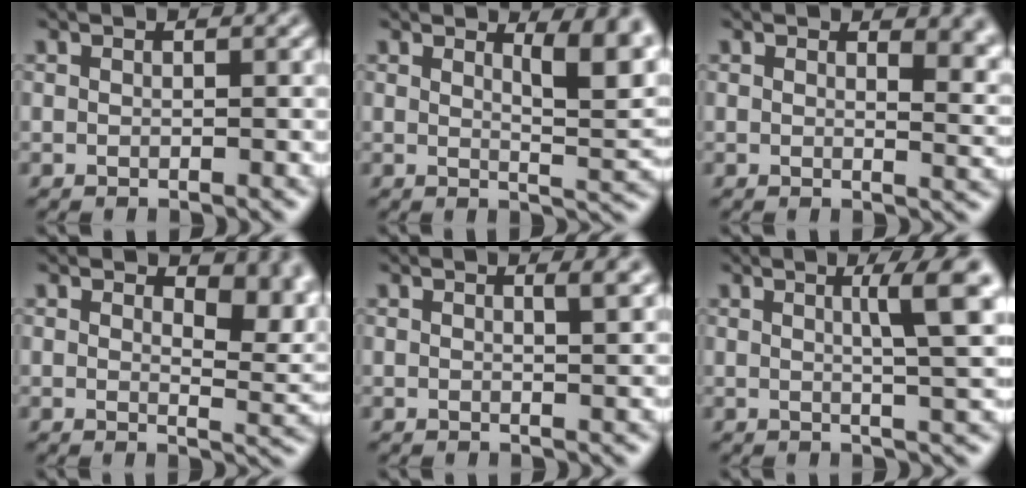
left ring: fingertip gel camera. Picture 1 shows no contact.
{"total": 5.3, "force": [2.5, 1.5, 4.5], "torque": [-0.052, -0.005, 0.037]}
{"total": 4.2, "force": [2.1, 1.8, 3.2], "torque": [-0.027, -0.005, 0.032]}
{"total": 5.2, "force": [2.7, 2.3, 3.8], "torque": [-0.042, -0.007, 0.038]}
{"total": 1.8, "force": [0.9, 0.5, 1.4], "torque": [-0.010, 0.003, 0.008]}
{"total": 5.2, "force": [1.6, 0.8, 4.9], "torque": [-0.063, 0.005, 0.023]}